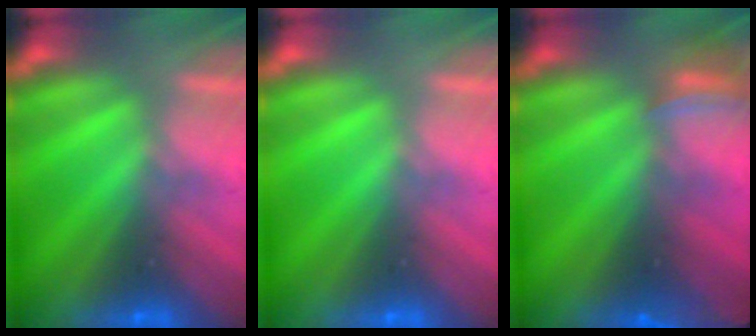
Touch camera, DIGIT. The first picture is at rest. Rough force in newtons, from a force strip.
{"total": 0.0}
{"total": 2.6}